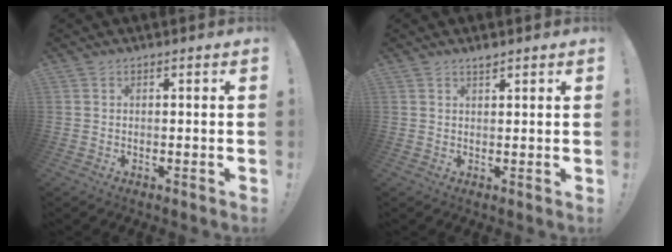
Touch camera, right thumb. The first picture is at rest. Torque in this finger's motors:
{"motor_torque": [-0.11, 0.19, 0.04, -0.10, -0.01]}